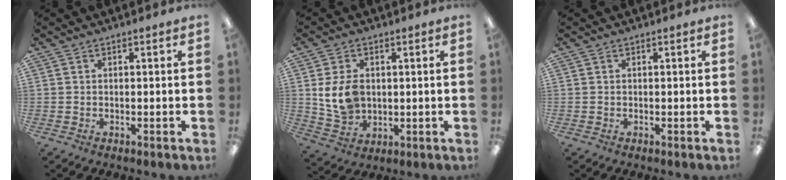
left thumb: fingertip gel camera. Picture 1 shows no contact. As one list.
[{"total": 8.9, "force": [1.4, 6.6, 5.8], "torque": [-0.122, 0.001, 0.026]}, {"total": 0.0}]